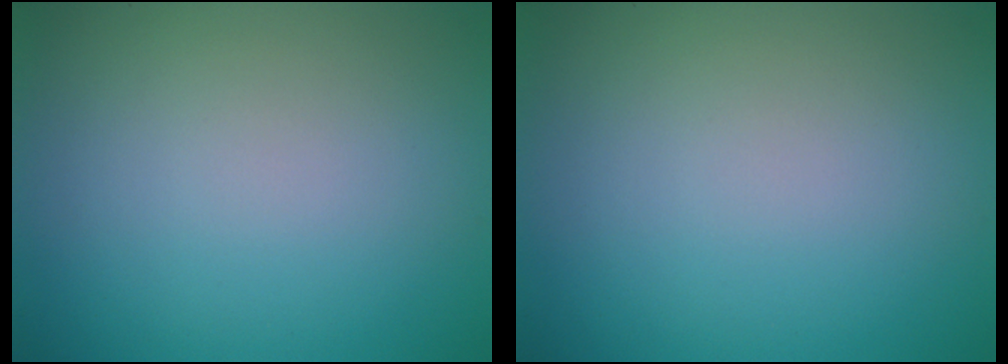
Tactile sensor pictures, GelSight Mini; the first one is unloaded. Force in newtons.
{"total": 0.0}